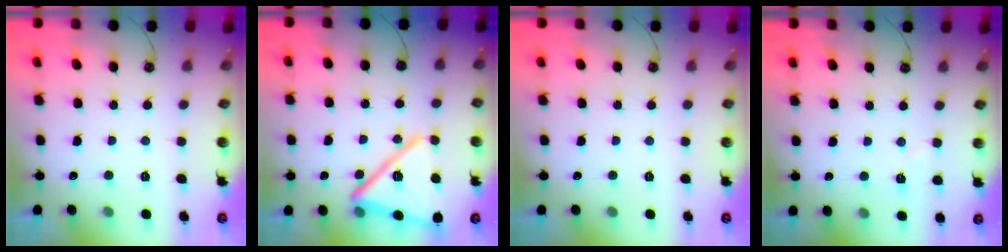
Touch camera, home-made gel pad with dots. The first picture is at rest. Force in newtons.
{"total": 19.0, "press": 18.9, "slide": 1.5}
{"total": 0.0}
{"total": 5.3, "press": 4.4, "slide": 2.8}